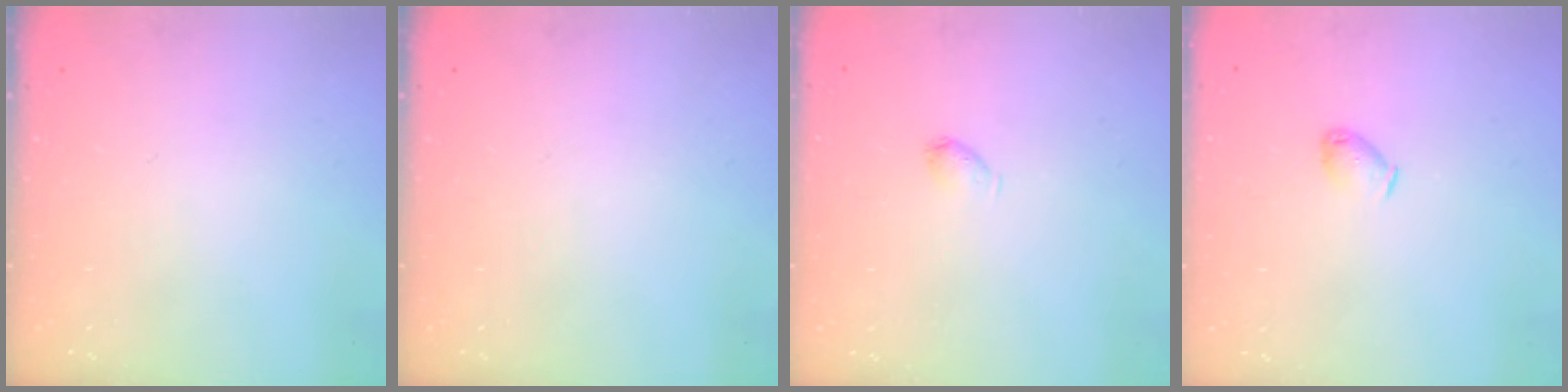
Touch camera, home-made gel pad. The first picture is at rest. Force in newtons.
{"total": 0.0}
{"total": 3.2, "press": 3.2, "slide": 0.5}
{"total": 4.1, "press": 4.1, "slide": 0.7}